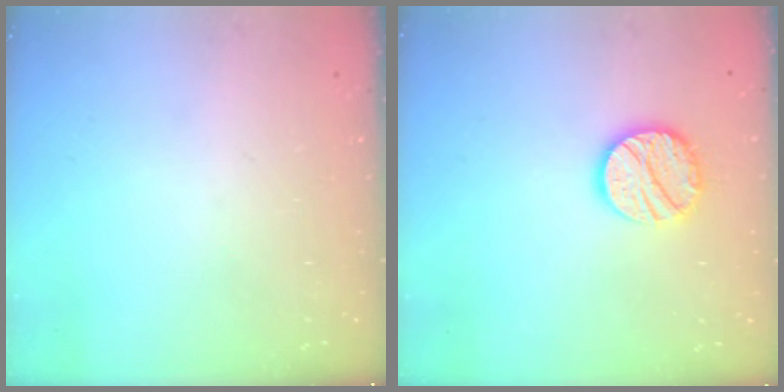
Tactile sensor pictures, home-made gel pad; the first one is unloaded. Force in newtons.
{"total": 13.1, "press": 13.1, "slide": 1.2}